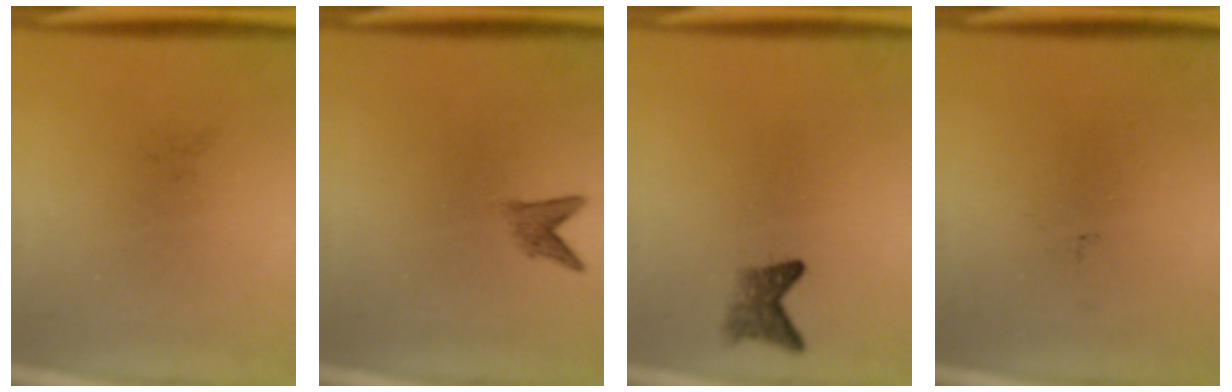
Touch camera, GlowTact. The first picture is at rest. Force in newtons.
{"total": 1.8}
{"total": 2.4}
{"total": 0.0}